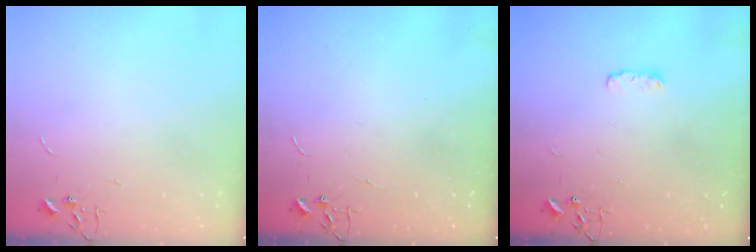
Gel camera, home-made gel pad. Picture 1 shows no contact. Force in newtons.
{"total": 0.0}
{"total": 4.2, "press": 4.1, "slide": 0.6}